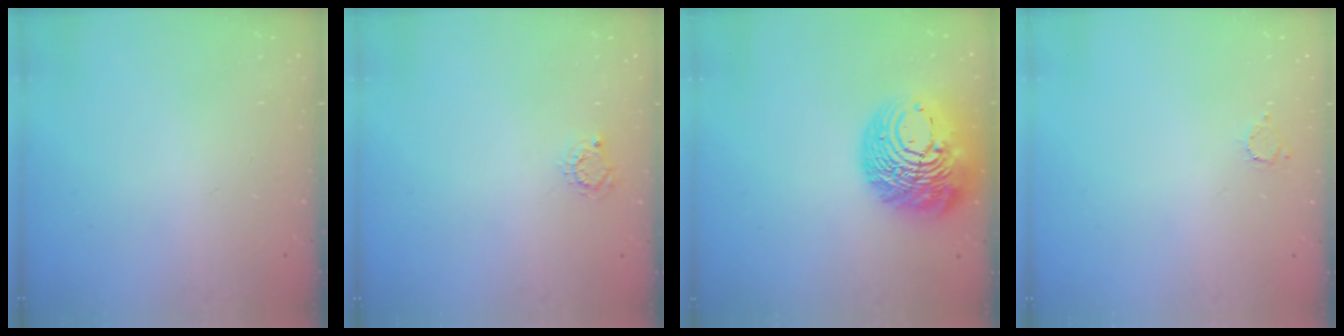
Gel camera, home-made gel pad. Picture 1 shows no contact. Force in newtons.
{"total": 2.5, "press": 2.5, "slide": 0.4}
{"total": 18.4, "press": 18.2, "slide": 2.1}
{"total": 2.5, "press": 2.5, "slide": 0.3}